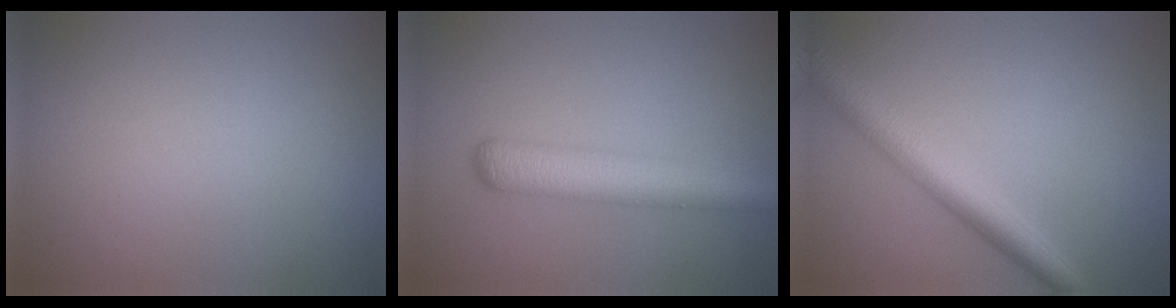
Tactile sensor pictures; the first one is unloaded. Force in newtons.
{"total": 4.8, "press": 4.8, "slide": 0.2}
{"total": 4.2, "press": 4.2, "slide": 0.1}